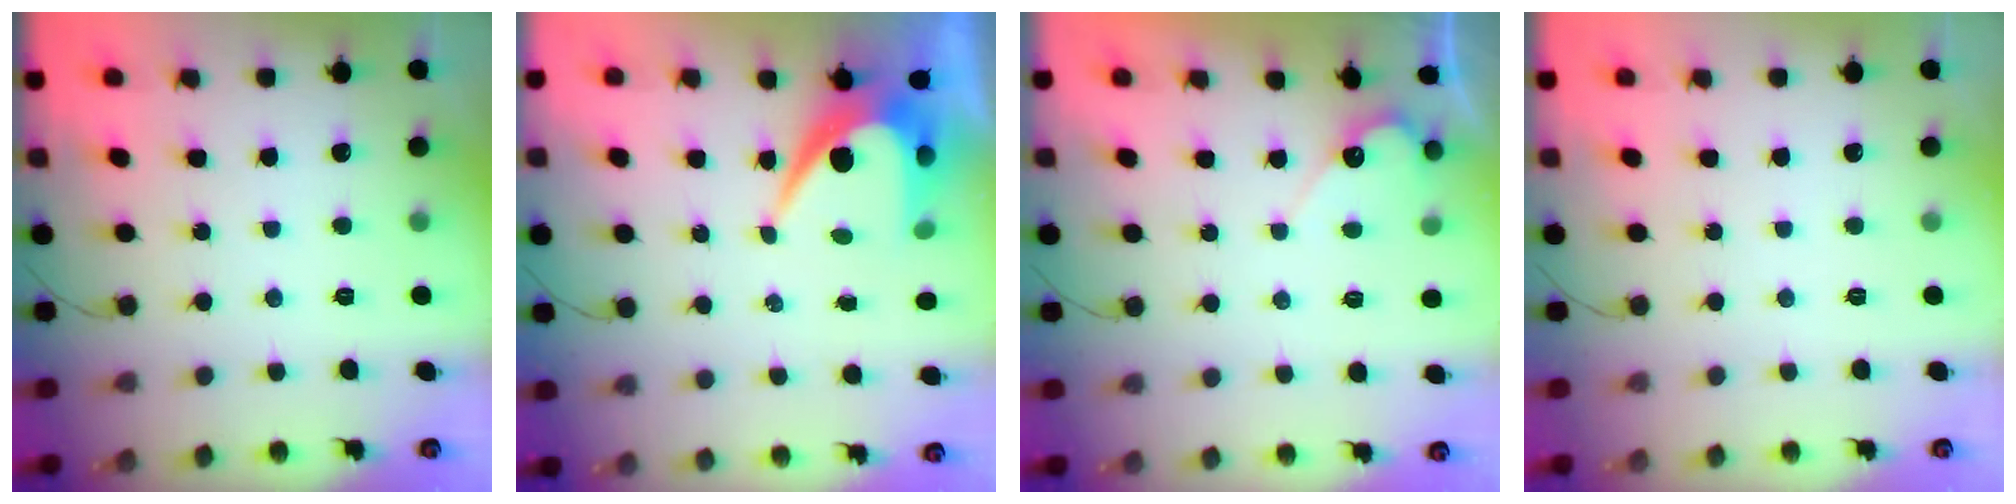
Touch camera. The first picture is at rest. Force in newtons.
{"total": 9.3, "press": 9.3, "slide": 0.7}
{"total": 5.1, "press": 5.1, "slide": 0.4}
{"total": 0.0}